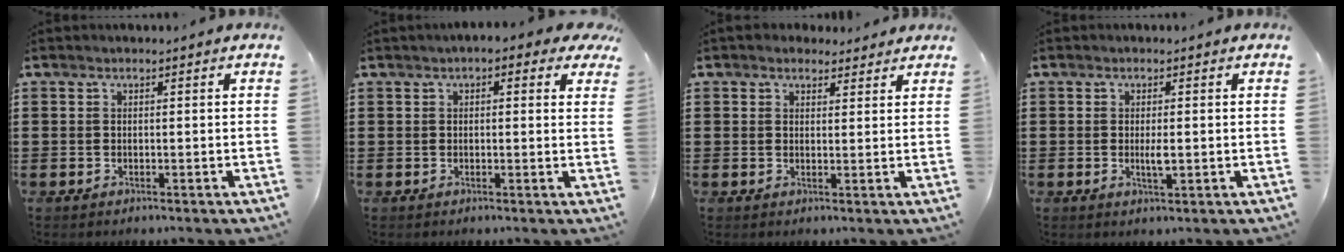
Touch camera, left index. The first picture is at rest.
{"total": 2.0, "force": [1.0, 0.8, 1.5], "torque": [-0.033, 0.008, 0.017]}
{"total": 2.5, "force": [2.2, 1.2, 0.3], "torque": [-0.003, -0.001, 0.040]}
{"total": 2.2, "force": [-0.1, 0.5, 2.2], "torque": [-0.041, -0.002, -0.002]}